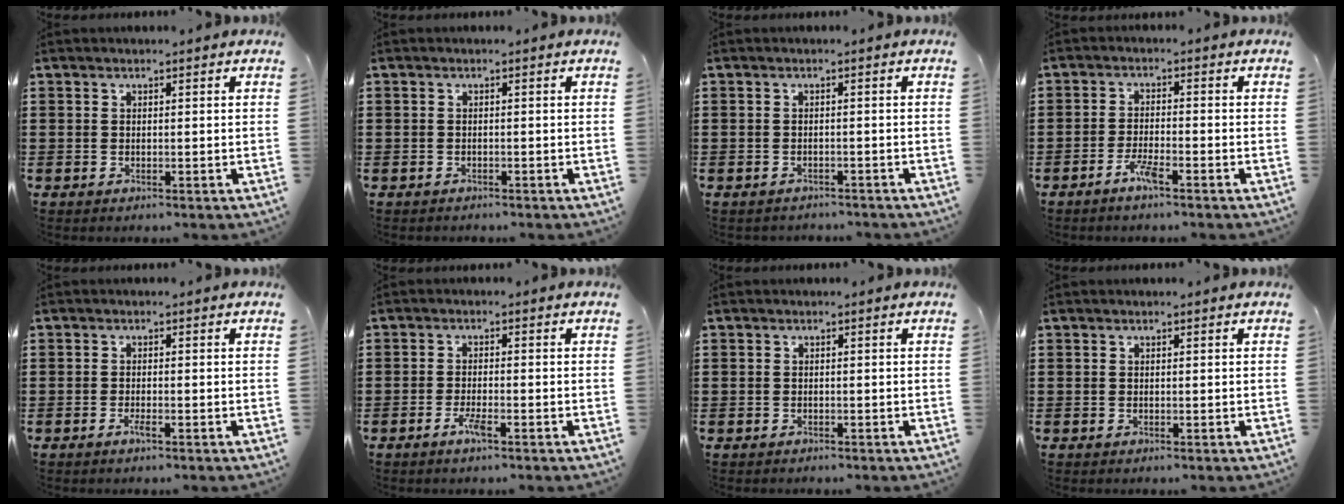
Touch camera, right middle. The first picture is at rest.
{"total": 0.7, "force": [-0.6, 0.4, -0.1], "torque": [0.002, 0.004, -0.015]}
{"total": 1.0, "force": [-1.0, 0.2, 0.0], "torque": [-0.003, 0.001, -0.022]}
{"total": 3.3, "force": [-2.2, 0.4, 2.4], "torque": [-0.063, -0.004, -0.047]}
{"total": 1.4, "force": [-0.8, 0.2, 1.1], "torque": [-0.028, -0.005, -0.016]}
{"total": 2.7, "force": [-1.6, 0.4, 2.1], "torque": [-0.051, -0.005, -0.032]}
{"total": 0.7, "force": [-0.6, 0.5, -0.1], "torque": [0.001, 0.004, -0.013]}
{"total": 0.0}